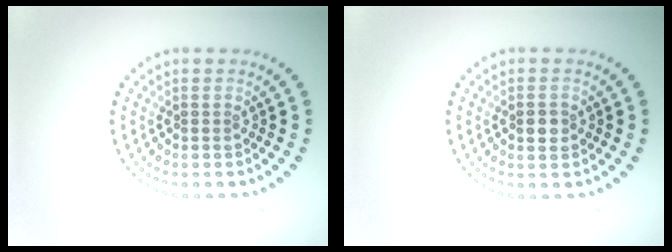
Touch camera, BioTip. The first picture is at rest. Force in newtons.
{"total": 1.6, "press": 1.5, "slide": 0.3}